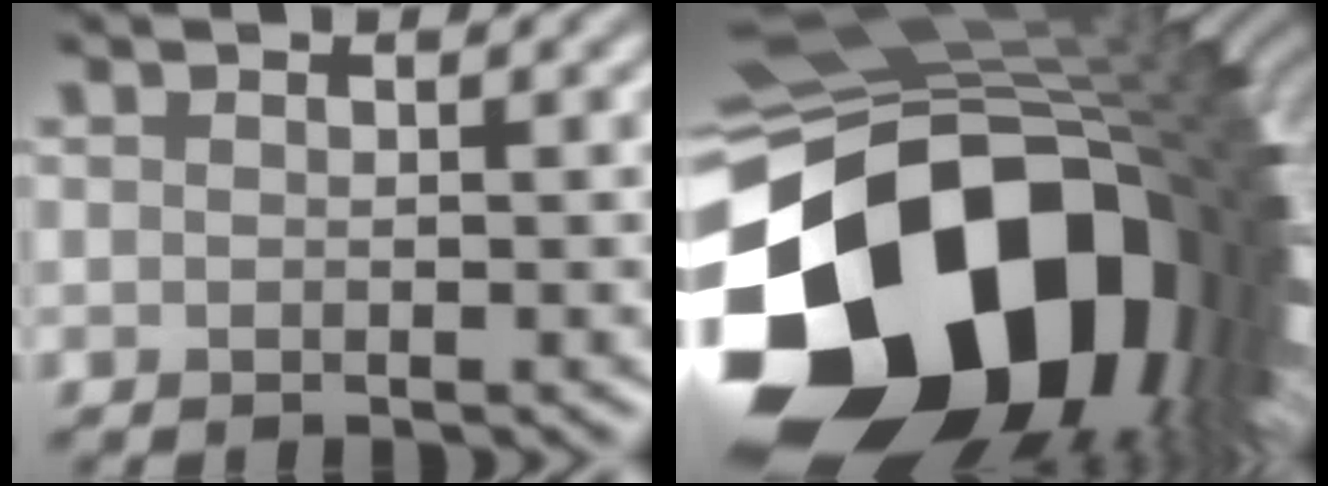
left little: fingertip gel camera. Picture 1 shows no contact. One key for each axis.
{"total": 21.5, "fx": -6.7, "fy": 14.4, "fz": 14.4, "tx": -0.315, "ty": -0.070, "tz": -0.088}